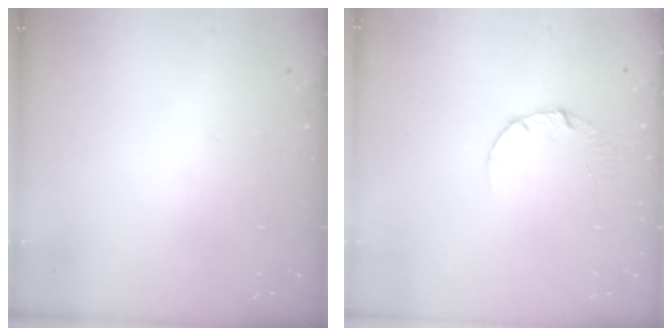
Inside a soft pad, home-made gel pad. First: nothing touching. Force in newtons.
{"total": 3.4, "press": 3.4, "slide": 0.4}